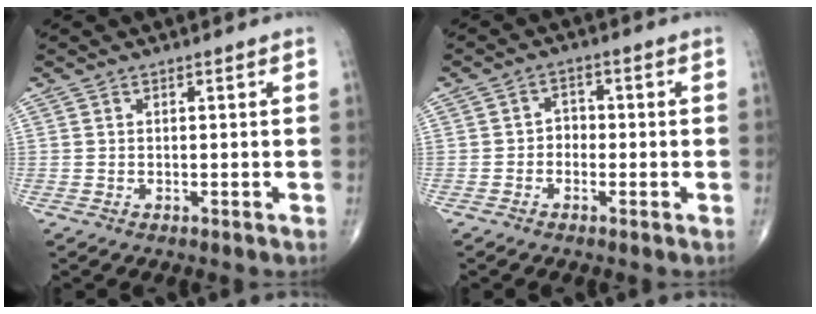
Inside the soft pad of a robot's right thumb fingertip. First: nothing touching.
{"total": 2.7, "force": [-0.8, 2.2, 1.2], "torque": [0.004, 0.014, -0.024]}